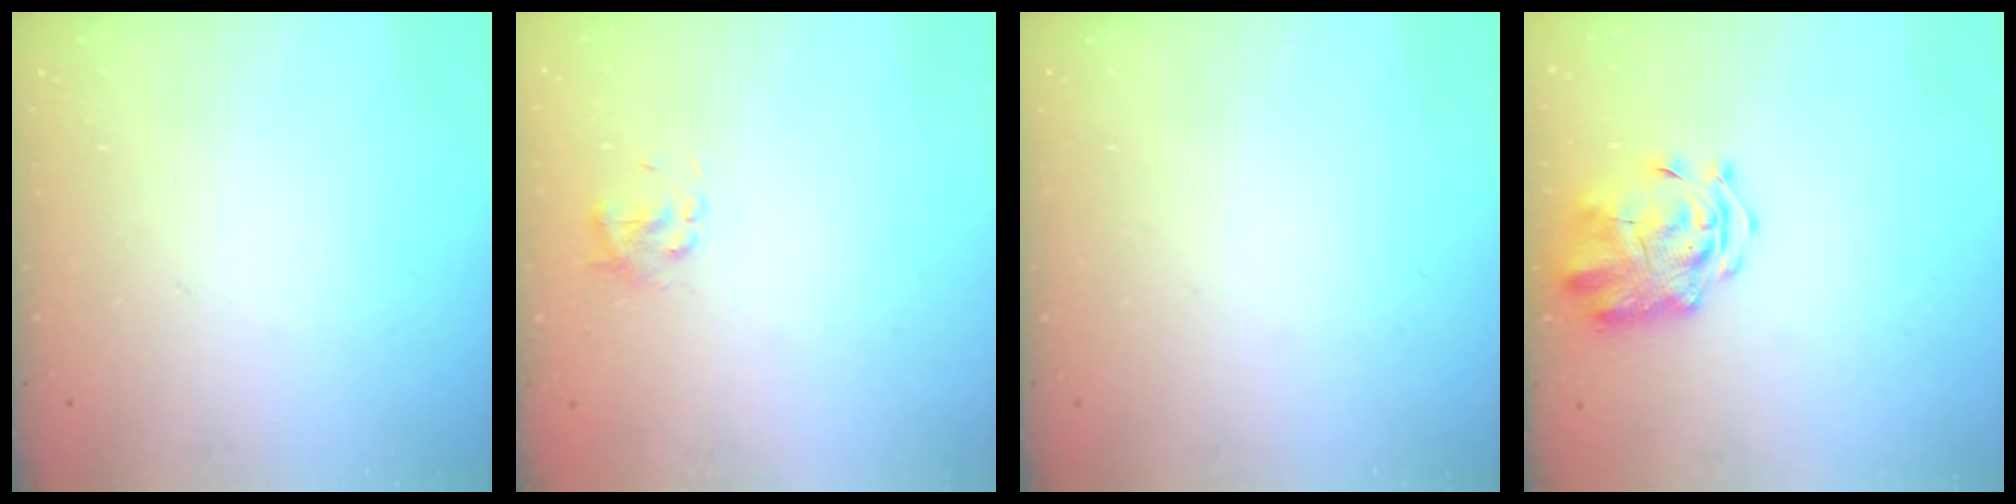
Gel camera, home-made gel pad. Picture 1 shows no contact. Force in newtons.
{"total": 2.5, "press": 2.5, "slide": 0.6}
{"total": 0.0}
{"total": 3.1, "press": 3.0, "slide": 1.0}